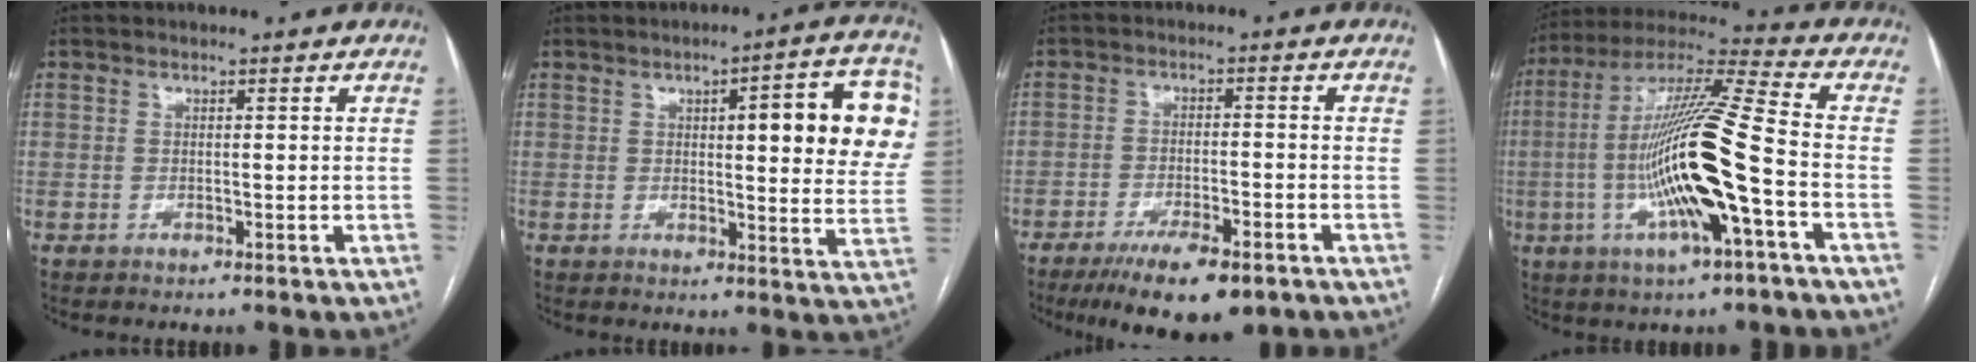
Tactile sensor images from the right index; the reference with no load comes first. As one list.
[{"total": 14.9, "force": [4.0, 2.9, 14.1], "torque": [-0.158, 0.011, 0.042]}, {"total": 10.4, "force": [-7.0, 2.8, 7.1], "torque": [-0.115, -0.015, -0.111]}, {"total": 18.2, "force": [-3.8, 0.4, 17.8], "torque": [-0.346, -0.001, -0.074]}]